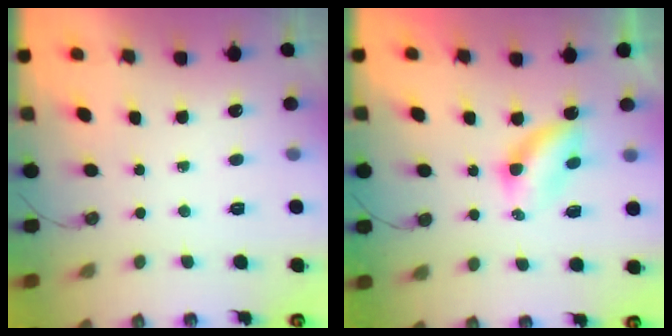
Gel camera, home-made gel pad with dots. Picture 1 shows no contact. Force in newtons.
{"total": 4.6, "press": 4.6, "slide": 0.5}